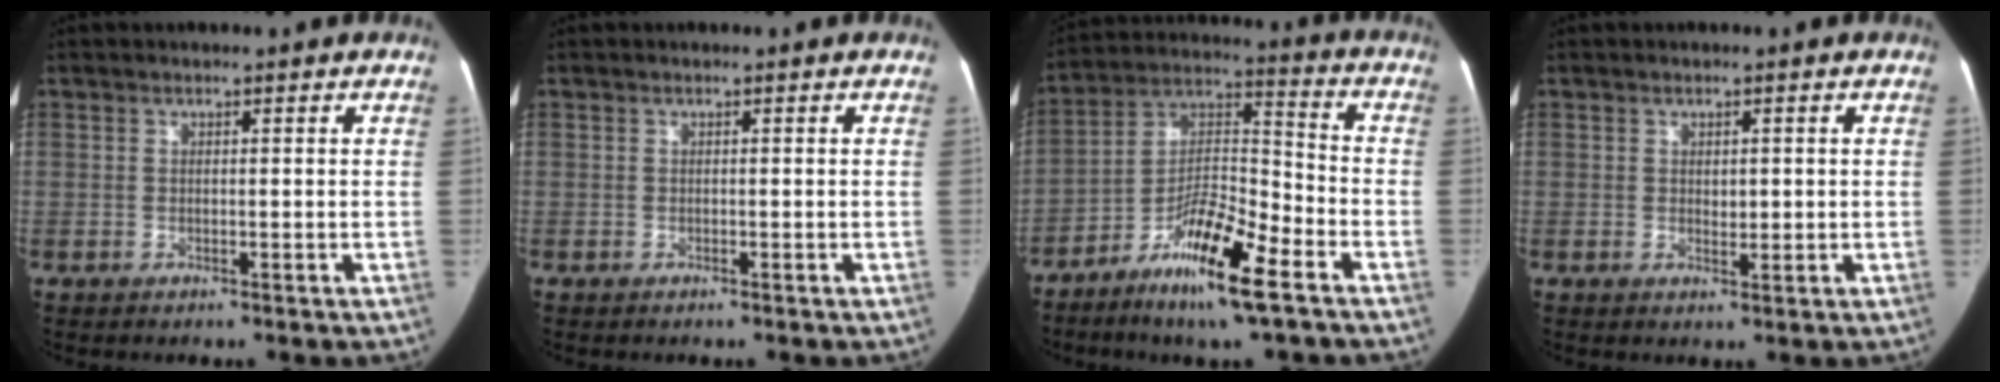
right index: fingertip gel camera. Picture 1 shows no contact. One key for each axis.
{"total": 0.0}
{"total": 14.5, "fx": -8.3, "fy": 2.0, "fz": 11.7, "tx": -0.217, "ty": -0.009, "tz": -0.147}
{"total": 1.9, "fx": 0.2, "fy": 1.0, "fz": 1.6, "tx": -0.022, "ty": -0.003, "tz": 0.005}